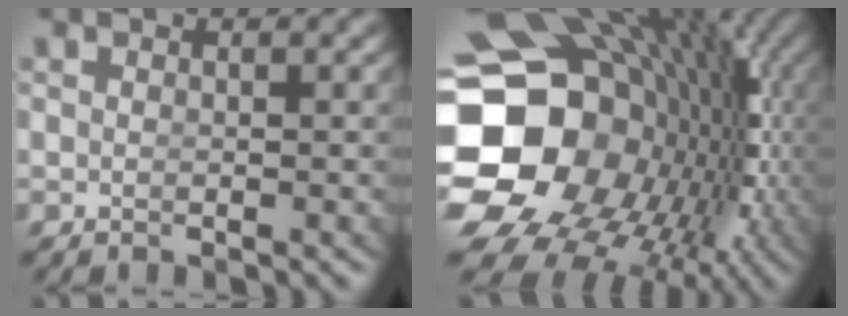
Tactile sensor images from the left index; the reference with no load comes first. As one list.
[{"total": 27.7, "force": [-1.1, 19.8, 19.3], "torque": [-0.335, -0.058, -0.008]}]